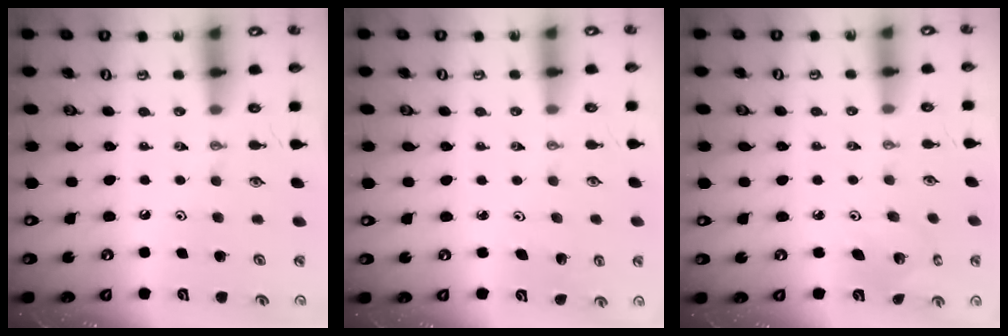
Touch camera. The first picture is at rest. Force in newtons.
{"total": 2.9, "press": 2.6, "slide": 1.3}
{"total": 3.9, "press": 3.9, "slide": 0.3}